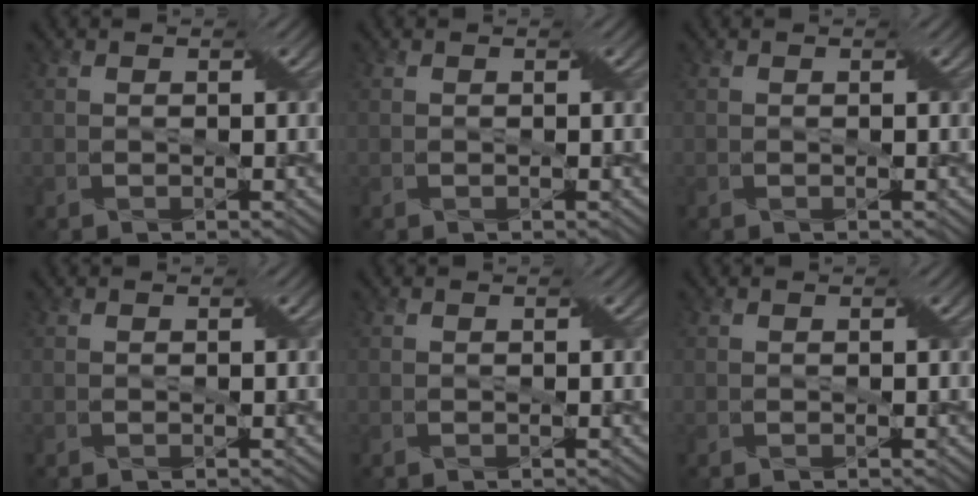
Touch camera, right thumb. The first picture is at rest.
{"total": 0.0}
{"total": 0.0}
{"total": 0.0}
{"total": 0.0}
{"total": 0.0}